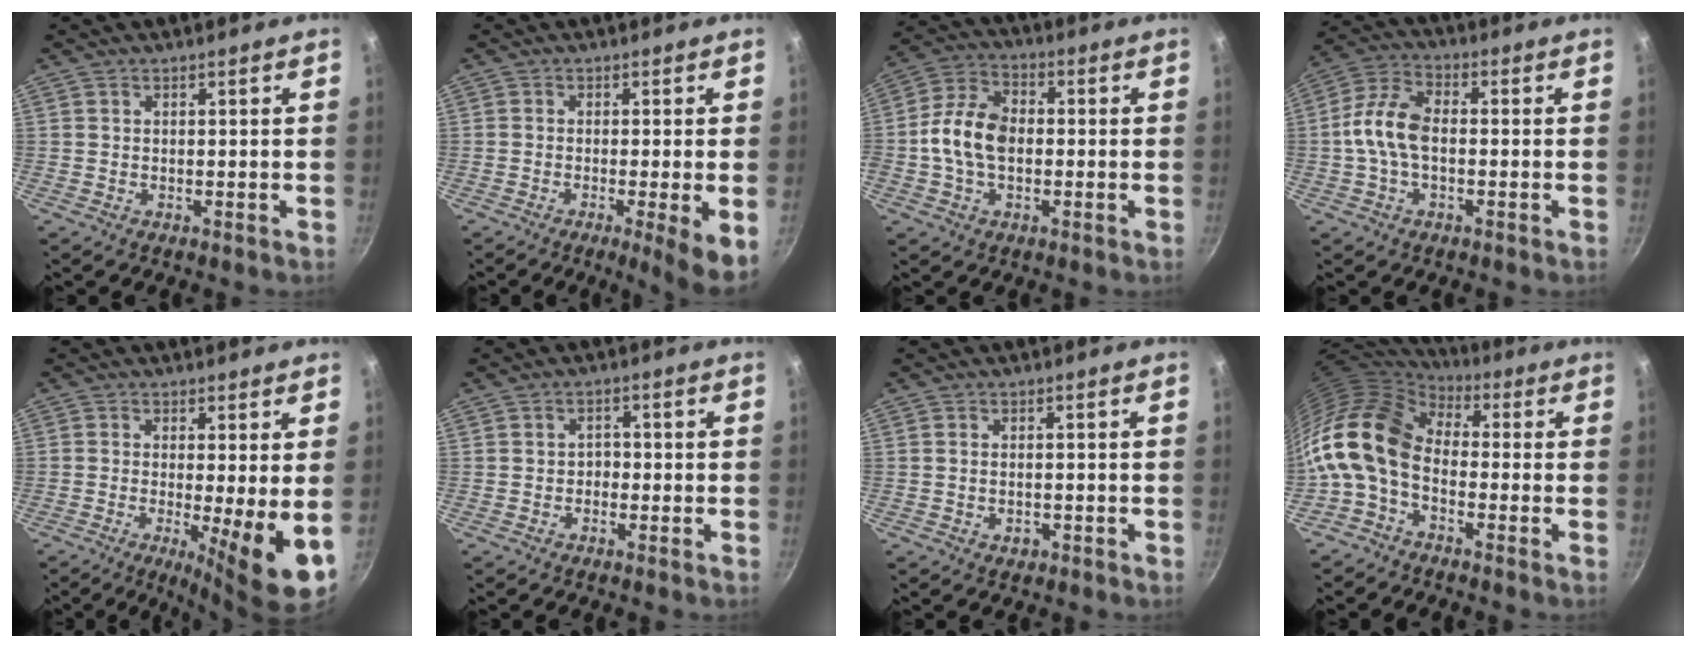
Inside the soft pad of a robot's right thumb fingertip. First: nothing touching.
{"total": 6.9, "force": [-1.9, 0.5, 6.6], "torque": [-0.096, -0.004, -0.027]}
{"total": 10.9, "force": [-0.8, 7.0, 8.2], "torque": [-0.148, 0.028, -0.029]}
{"total": 9.6, "force": [-0.7, 5.4, 7.9], "torque": [-0.152, 0.034, -0.028]}
{"total": 9.5, "force": [-1.4, 1.2, 9.3], "torque": [-0.141, -0.015, -0.018]}
{"total": 1.9, "force": [-0.7, 1.5, 0.9], "torque": [-0.001, 0.011, -0.013]}
{"total": 1.7, "force": [-0.7, 1.0, 1.1], "torque": [-0.019, 0.003, -0.011]}
{"total": 14.6, "force": [-1.4, 9.5, 11.0], "torque": [-0.206, 0.026, -0.048]}